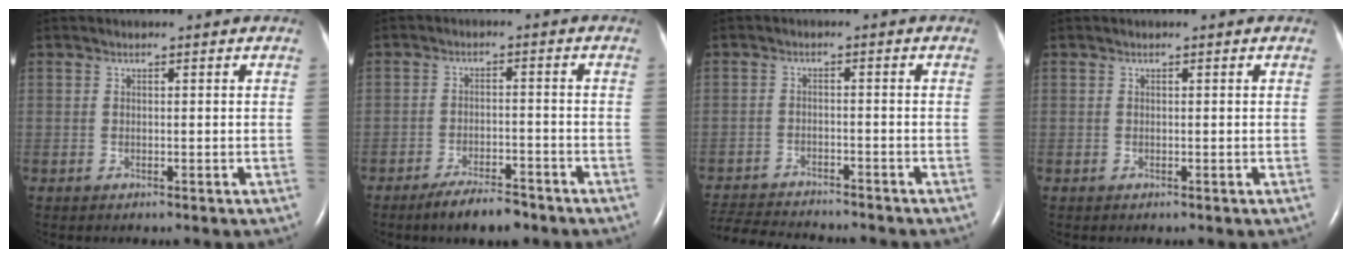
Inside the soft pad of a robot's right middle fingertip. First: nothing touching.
{"total": 5.8, "force": [-4.6, 1.4, 3.2], "torque": [-0.062, -0.005, -0.076]}
{"total": 12.2, "force": [-11.4, 1.7, 4.0], "torque": [-0.077, -0.009, -0.170]}
{"total": 0.0}